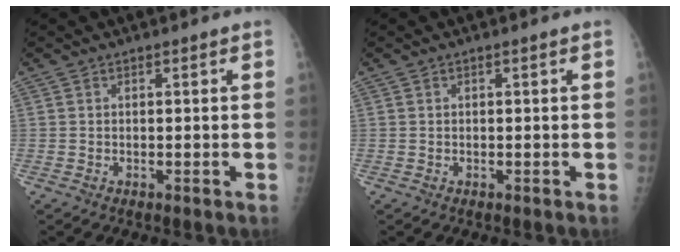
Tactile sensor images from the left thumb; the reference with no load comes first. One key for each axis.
{"total": 0.0}